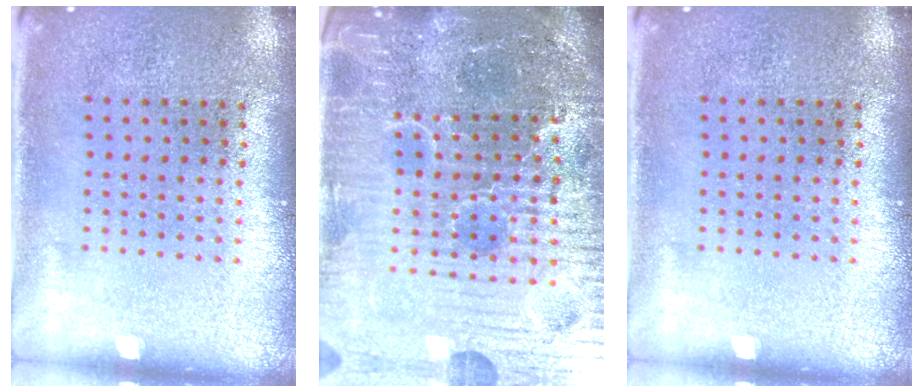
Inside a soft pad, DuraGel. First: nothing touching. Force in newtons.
{"total": 7.1, "press": 6.4, "slide": 3.2}
{"total": 0.0}